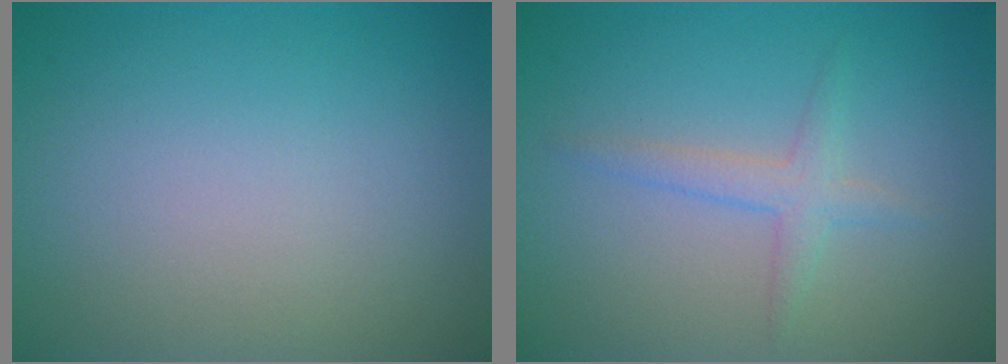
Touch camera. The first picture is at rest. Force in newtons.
{"total": 1.9, "press": 1.9, "slide": 0.1}